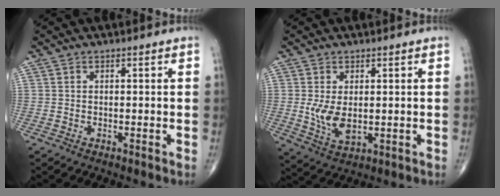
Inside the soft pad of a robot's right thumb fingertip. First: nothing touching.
{"total": 6.3, "force": [0.2, 3.4, 5.3], "torque": [-0.098, -0.015, 0.015]}